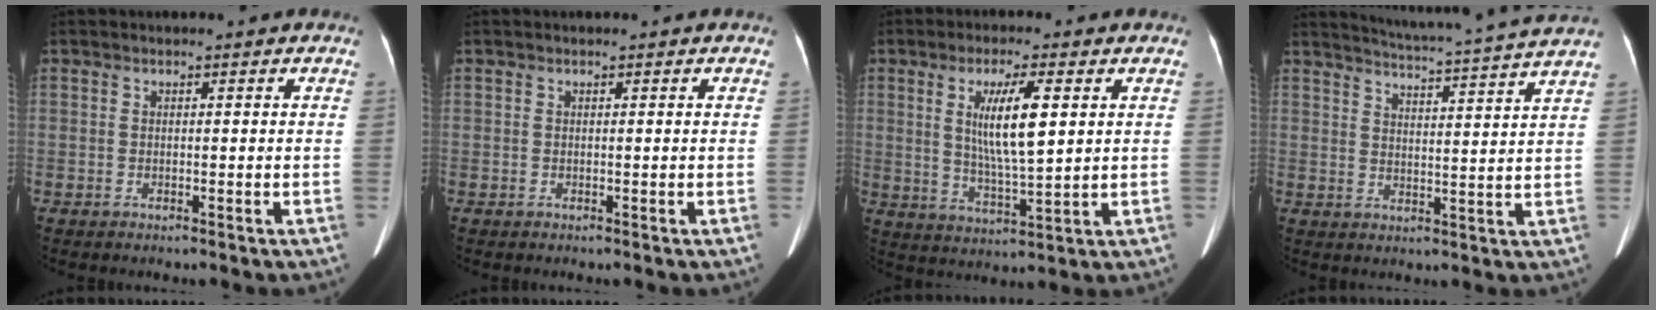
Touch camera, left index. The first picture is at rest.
{"total": 0.0}
{"total": 8.4, "force": [2.0, 0.8, 8.2], "torque": [-0.150, -0.013, 0.042]}
{"total": 15.4, "force": [14.1, -2.1, 5.6], "torque": [-0.099, -0.046, 0.179]}